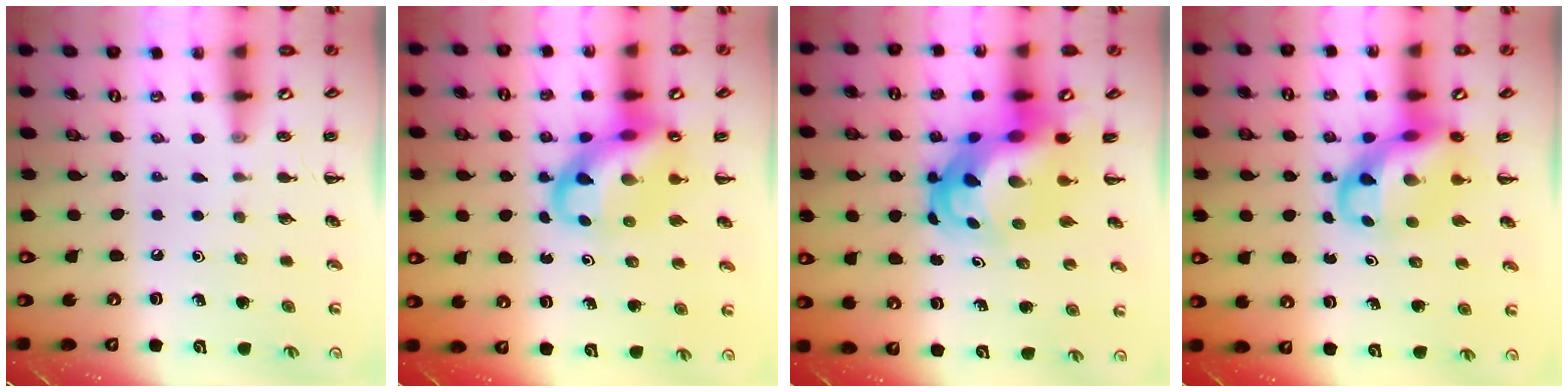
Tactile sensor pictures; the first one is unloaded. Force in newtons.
{"total": 12.6, "press": 12.1, "slide": 3.4}
{"total": 9.7, "press": 9.3, "slide": 2.7}
{"total": 8.8, "press": 8.5, "slide": 2.3}